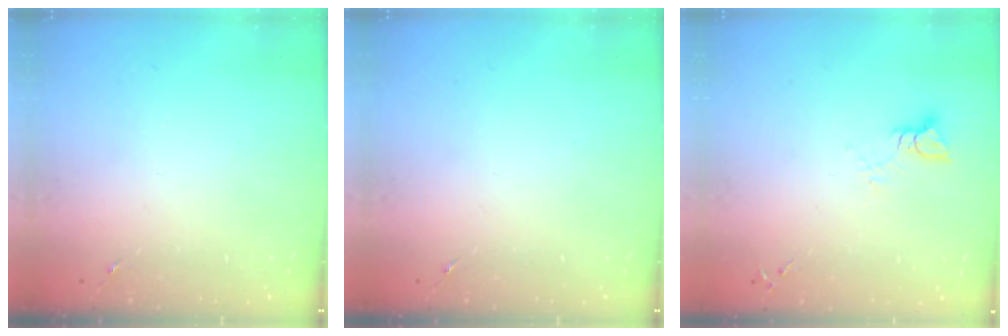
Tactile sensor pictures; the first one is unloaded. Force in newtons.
{"total": 0.0}
{"total": 3.8, "press": 3.8, "slide": 0.4}